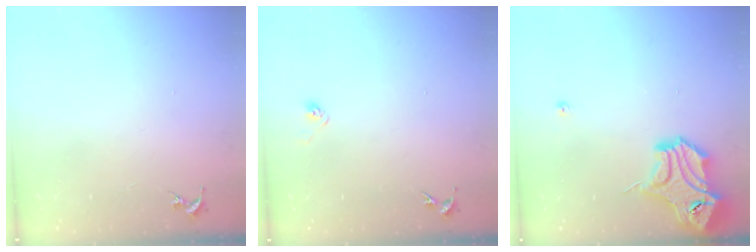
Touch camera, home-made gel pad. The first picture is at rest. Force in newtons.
{"total": 3.3, "press": 3.0, "slide": 1.2}
{"total": 18.1, "press": 17.9, "slide": 2.0}